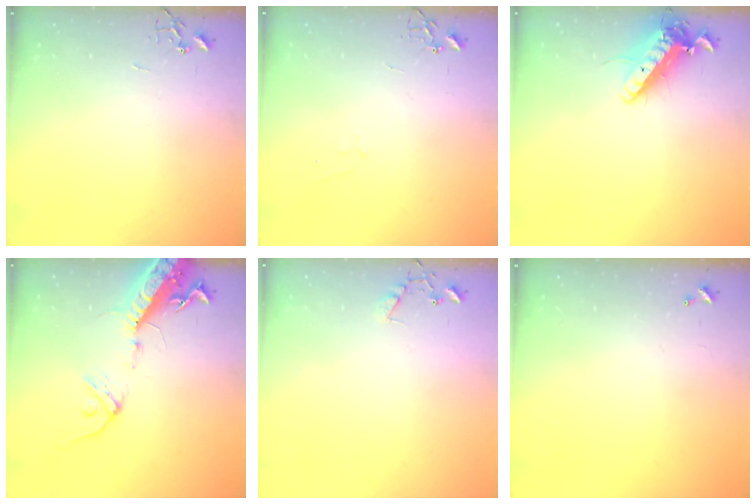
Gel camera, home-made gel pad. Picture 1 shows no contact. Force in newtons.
{"total": 5.6, "press": 5.6, "slide": 0.7}
{"total": 14.5, "press": 14.2, "slide": 2.9}
{"total": 16.2, "press": 15.8, "slide": 3.4}
{"total": 6.8, "press": 6.8, "slide": 0.5}
{"total": 0.0}